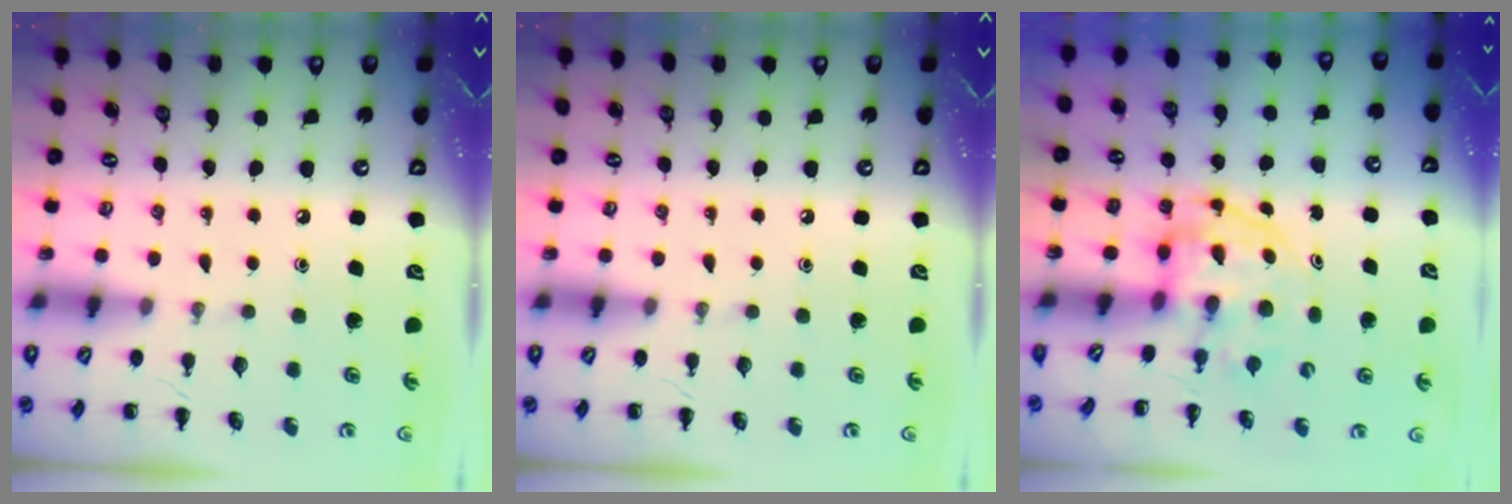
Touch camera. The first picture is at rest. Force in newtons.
{"total": 0.0}
{"total": 3.4, "press": 3.3, "slide": 0.5}